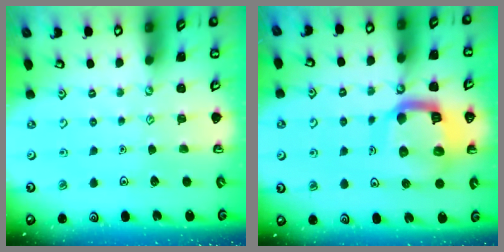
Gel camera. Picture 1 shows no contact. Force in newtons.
{"total": 16.4, "press": 16.3, "slide": 2.0}